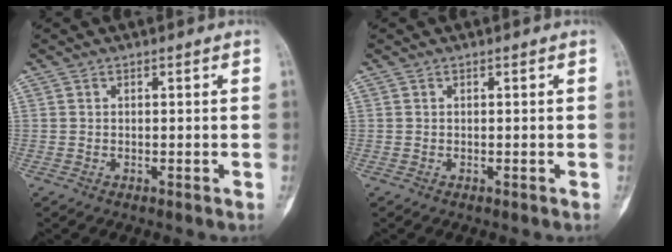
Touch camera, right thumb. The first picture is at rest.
{"total": 0.0}